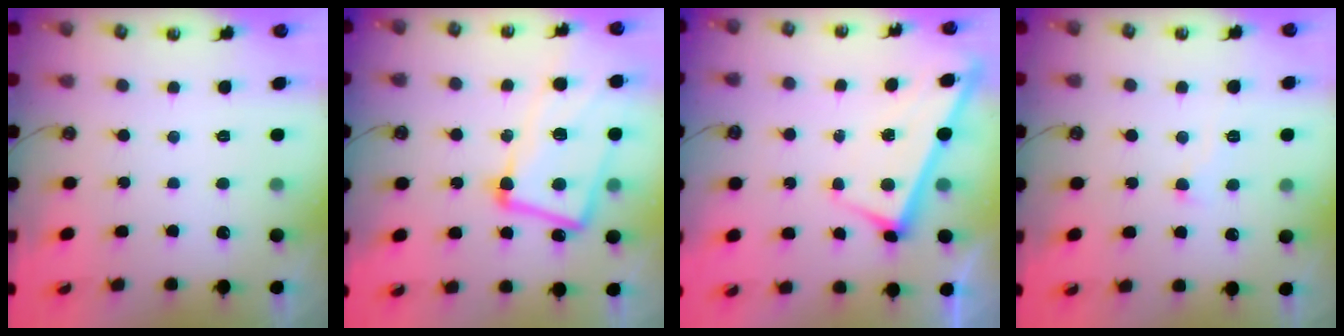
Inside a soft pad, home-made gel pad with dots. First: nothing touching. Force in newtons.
{"total": 14.2, "press": 14.0, "slide": 2.3}
{"total": 2.8, "press": 2.8, "slide": 0.3}
{"total": 2.2, "press": 2.2, "slide": 0.6}